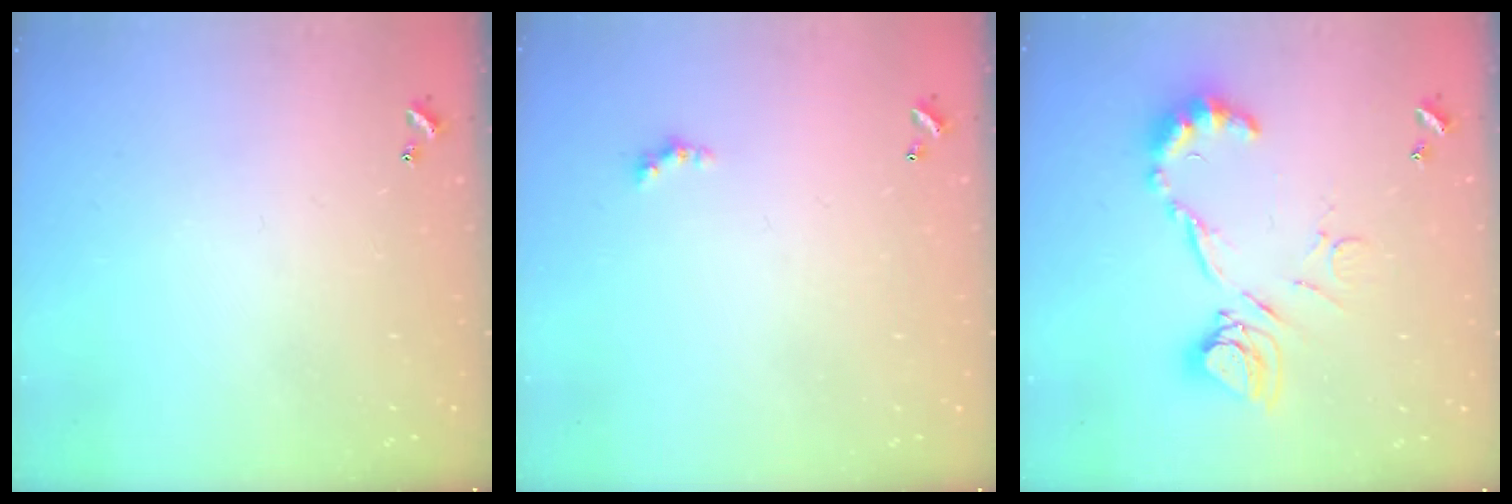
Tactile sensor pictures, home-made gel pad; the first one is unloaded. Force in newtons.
{"total": 1.3, "press": 1.2, "slide": 0.4}
{"total": 14.3, "press": 14.2, "slide": 1.2}